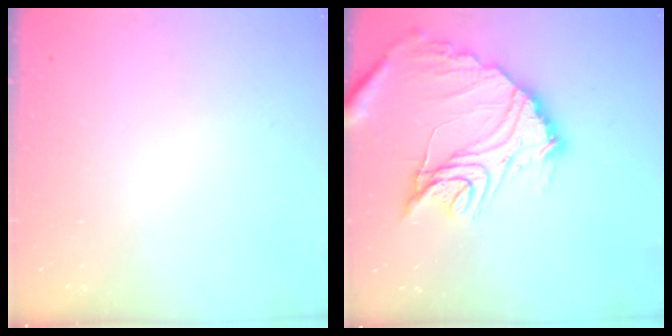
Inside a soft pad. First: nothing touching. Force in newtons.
{"total": 20.8, "press": 20.7, "slide": 1.8}